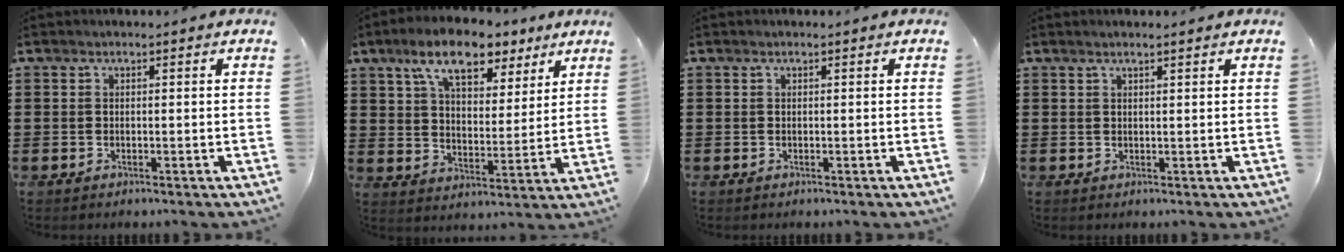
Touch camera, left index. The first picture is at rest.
{"total": 10.6, "force": [7.8, 4.2, 5.9], "torque": [-0.117, -0.015, 0.138]}
{"total": 0.0}
{"total": 1.2, "force": [1.0, 0.0, 0.7], "torque": [-0.013, 0.000, 0.018]}